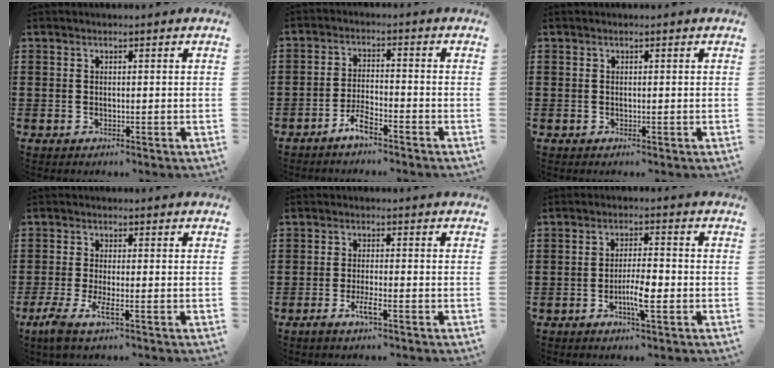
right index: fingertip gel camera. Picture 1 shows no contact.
{"total": 3.6, "force": [-2.9, 0.5, 2.0], "torque": [-0.043, 0.005, -0.058]}
{"total": 0.0}
{"total": 4.2, "force": [-2.0, 0.6, 3.7], "torque": [-0.082, -0.015, -0.039]}
{"total": 3.5, "force": [-1.8, 0.4, 3.0], "torque": [-0.063, -0.008, -0.036]}
{"total": 5.0, "force": [-1.7, 0.9, 4.7], "torque": [-0.092, -0.002, -0.034]}